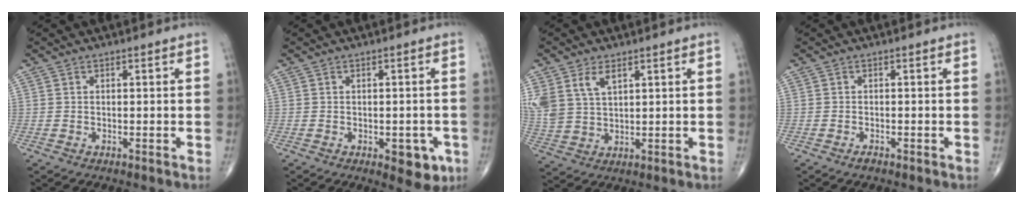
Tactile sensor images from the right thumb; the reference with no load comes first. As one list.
[{"total": 5.7, "force": [-2.3, 2.9, 4.4], "torque": [-0.029, 0.005, -0.020]}, {"total": 8.5, "force": [4.1, 4.9, 5.6], "torque": [-0.118, -0.007, 0.094]}, {"total": 0.9, "force": [-0.7, 0.3, 0.5], "torque": [-0.010, 0.003, -0.013]}]